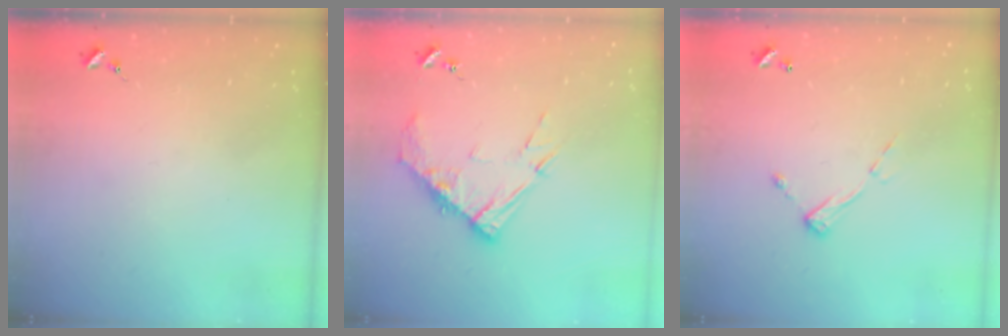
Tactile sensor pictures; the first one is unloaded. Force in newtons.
{"total": 11.1, "press": 11.0, "slide": 1.1}
{"total": 6.9, "press": 6.9, "slide": 0.4}